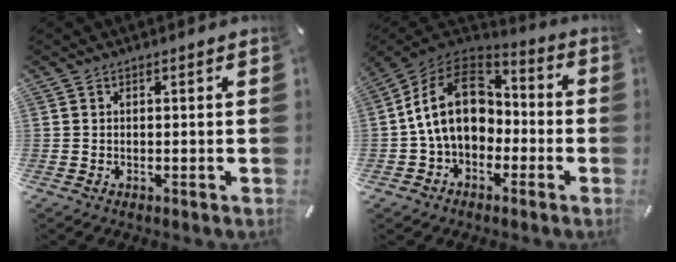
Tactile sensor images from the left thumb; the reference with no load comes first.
{"total": 16.9, "force": [-0.2, 12.9, 11.0], "torque": [-0.221, 0.023, -0.006]}